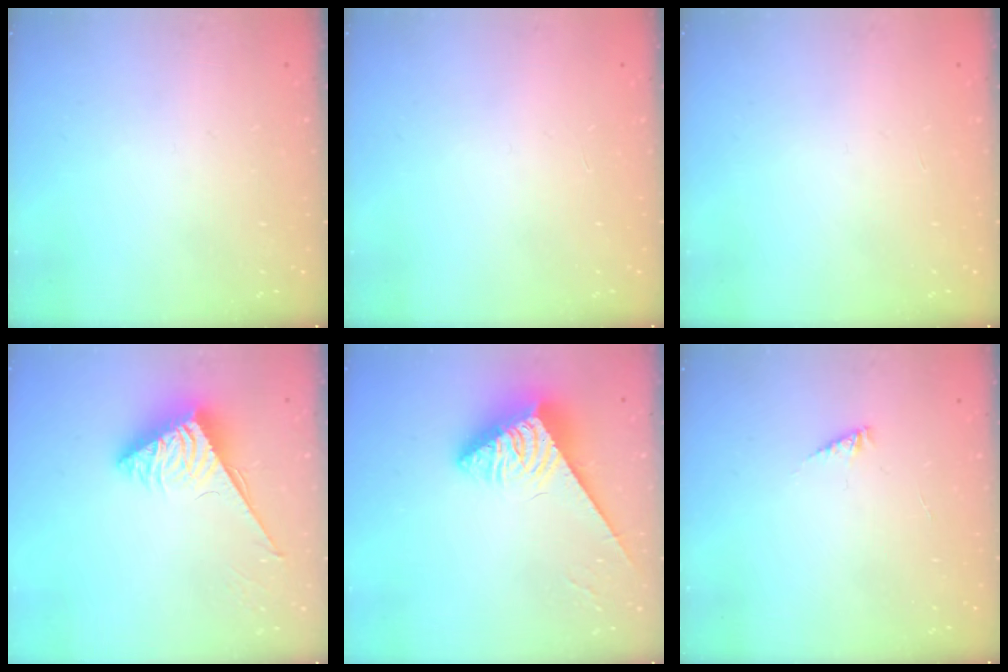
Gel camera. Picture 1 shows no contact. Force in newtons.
{"total": 0.0}
{"total": 0.0}
{"total": 3.8, "press": 3.7, "slide": 0.4}
{"total": 5.1, "press": 5.1, "slide": 0.2}
{"total": 2.5, "press": 2.5, "slide": 0.2}